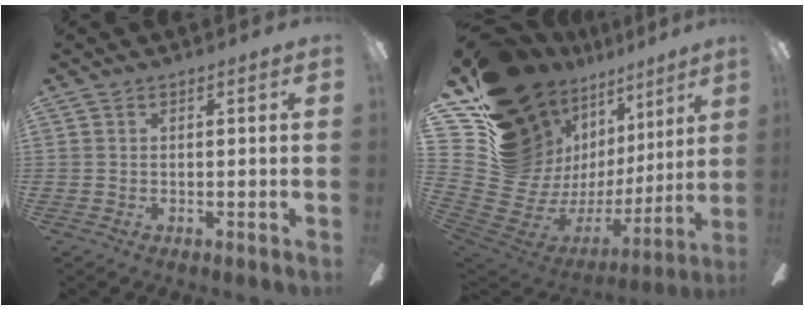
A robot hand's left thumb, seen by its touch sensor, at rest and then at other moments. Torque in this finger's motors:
{"motor_torque": [3.27, 1.73, 1.55, -1.22, 0.39]}